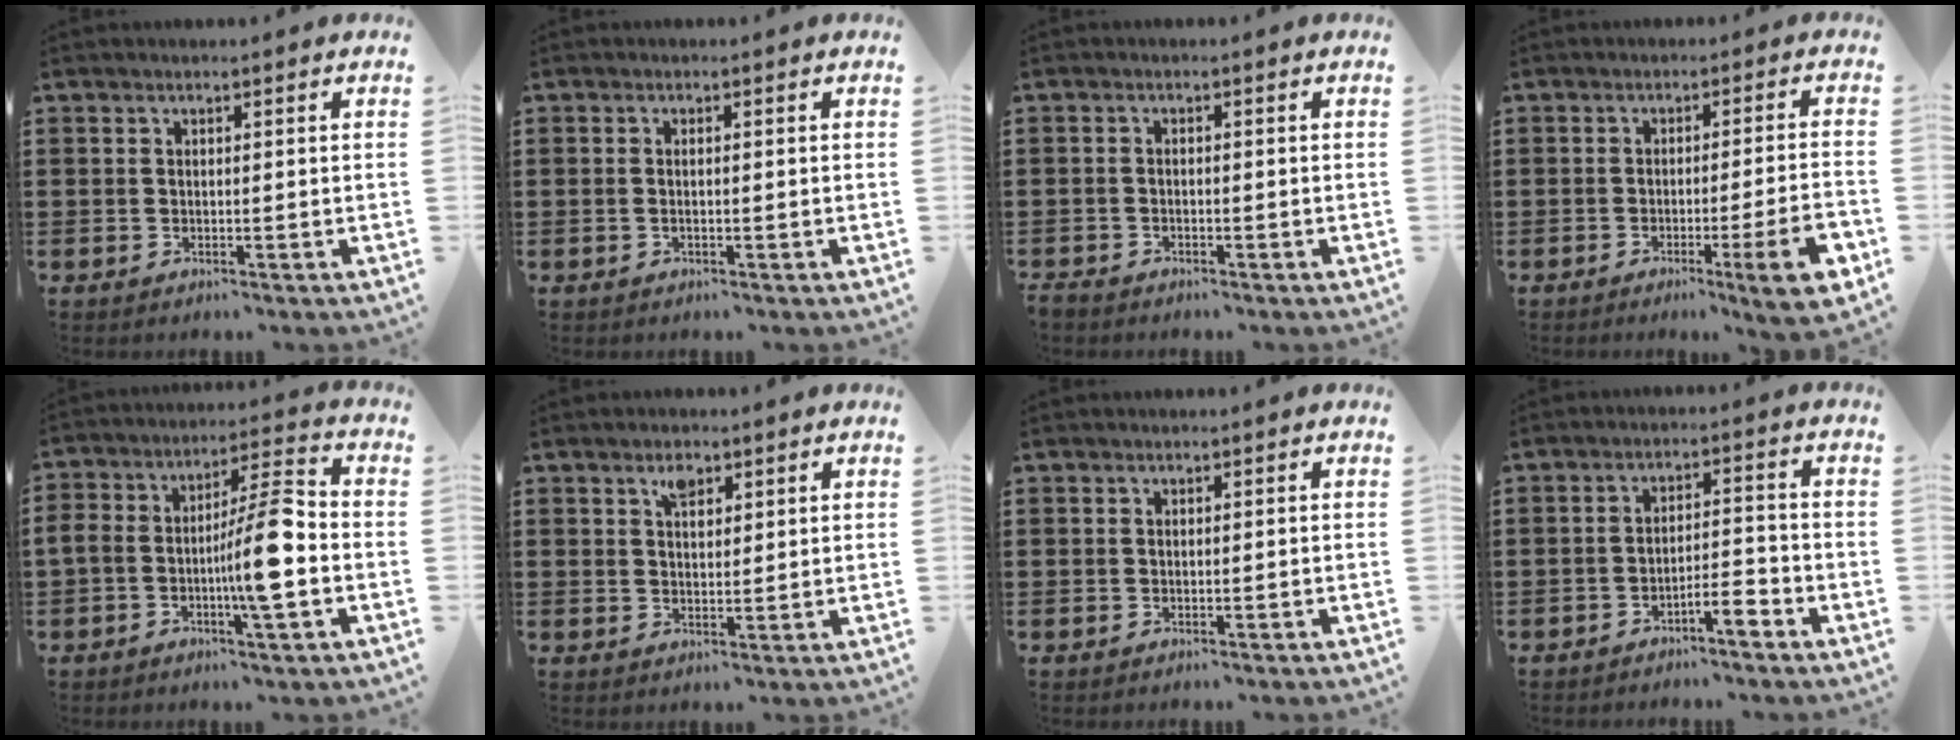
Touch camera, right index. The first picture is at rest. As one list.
[{"total": 0.7, "force": [-0.2, 0.1, 0.7], "torque": [-0.014, -0.003, -0.004]}, {"total": 1.1, "force": [-1.0, 0.3, 0.1], "torque": [-0.006, 0.000, -0.022]}, {"total": 7.9, "force": [-3.4, 0.2, 7.1], "torque": [-0.114, -0.009, -0.057]}, {"total": 9.9, "force": [-2.9, 2.3, 9.2], "torque": [-0.168, 0.007, -0.056]}, {"total": 2.7, "force": [1.7, 1.2, 1.6], "torque": [-0.029, 0.000, 0.029]}, {"total": 0.0}, {"total": 3.9, "force": [-3.2, 0.4, 2.2], "torque": [-0.039, 0.008, -0.061]}]